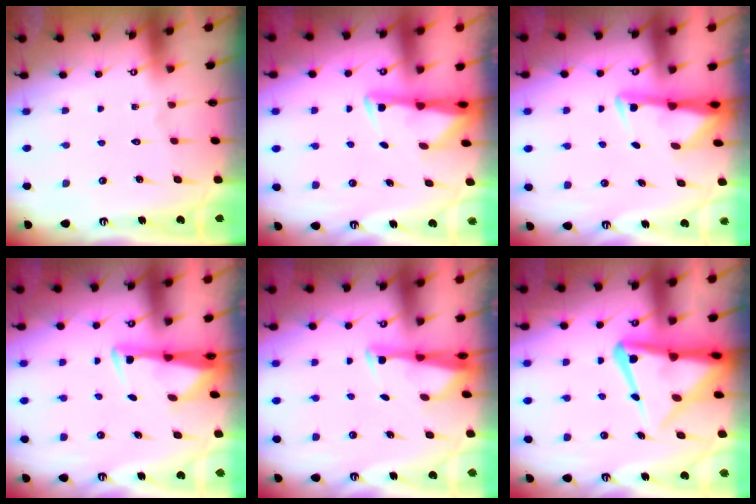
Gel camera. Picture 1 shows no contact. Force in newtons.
{"total": 3.0, "press": 3.0, "slide": 0.5}
{"total": 3.0, "press": 2.9, "slide": 0.5}
{"total": 2.9, "press": 2.7, "slide": 0.9}
{"total": 2.9, "press": 2.8, "slide": 0.7}
{"total": 12.7, "press": 12.6, "slide": 1.4}